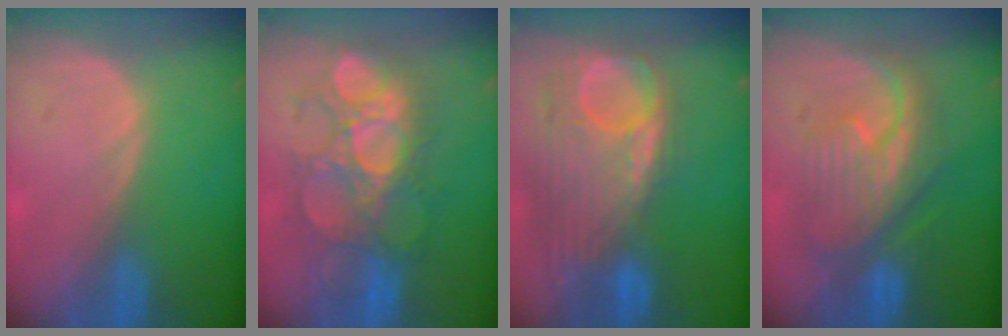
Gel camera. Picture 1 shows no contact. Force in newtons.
{"total": 9.9, "press": 9.9, "slide": 1.0}
{"total": 12.4, "press": 10.5, "slide": 6.5}
{"total": 9.1, "press": 9.0, "slide": 0.6}